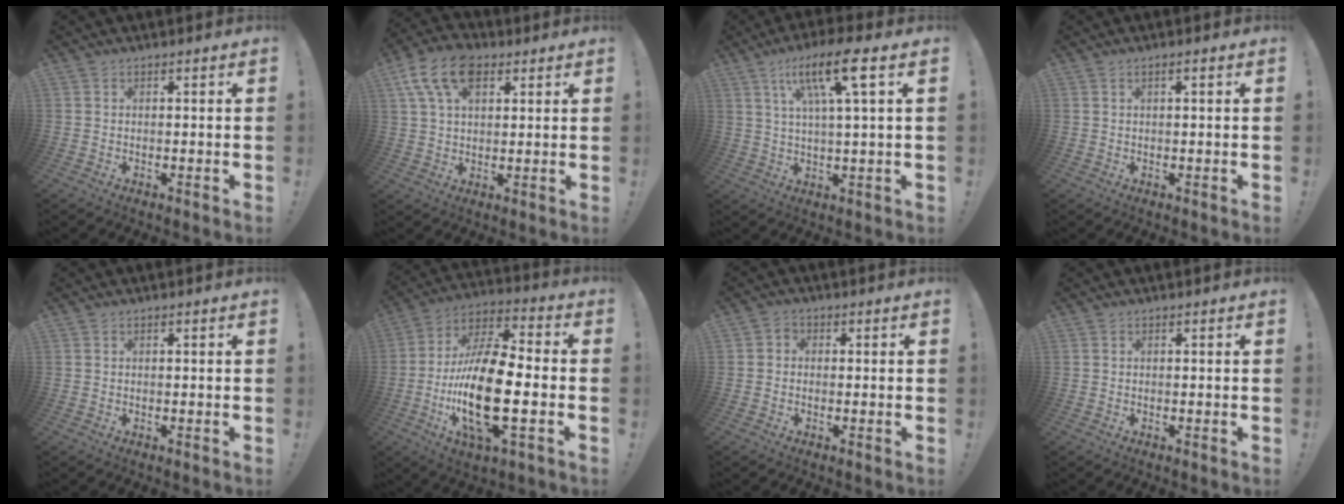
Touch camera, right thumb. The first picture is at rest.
{"total": 12.9, "force": [5.7, 7.9, 8.5], "torque": [-0.158, -0.005, 0.109]}
{"total": 12.9, "force": [5.2, 1.9, 11.7], "torque": [-0.201, -0.008, 0.076]}
{"total": 1.2, "force": [0.2, 0.1, 1.2], "torque": [-0.030, 0.003, 0.003]}
{"total": 0.0}
{"total": 21.9, "force": [-5.0, 8.4, 19.7], "torque": [-0.383, 0.010, -0.085]}
{"total": 2.0, "force": [-0.6, 1.7, 0.9], "torque": [-0.012, 0.009, -0.011]}
{"total": 0.0}